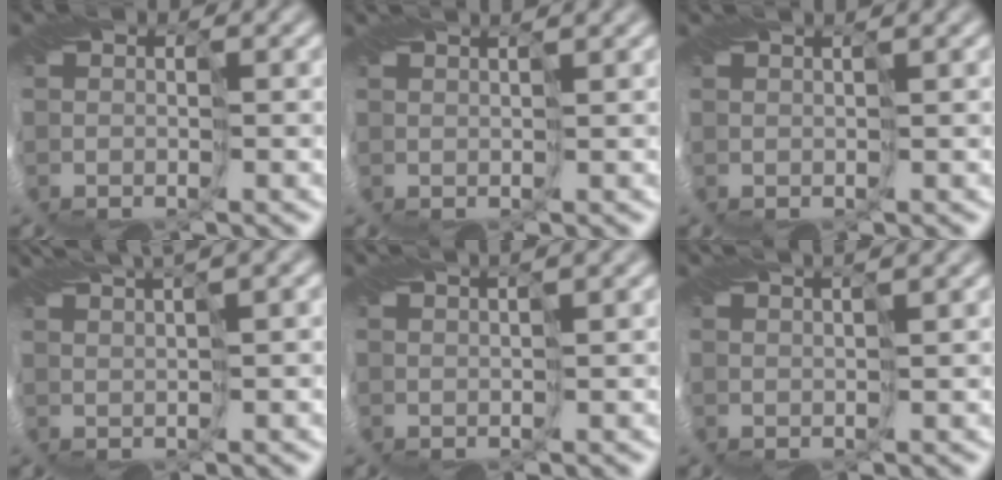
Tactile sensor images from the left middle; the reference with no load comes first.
{"total": 2.0, "force": [1.7, 0.1, 1.1], "torque": [-0.024, 0.009, 0.017]}
{"total": 1.4, "force": [1.1, -0.1, 0.8], "torque": [-0.019, 0.000, 0.018]}
{"total": 4.6, "force": [3.1, 0.5, 3.4], "torque": [-0.060, 0.016, 0.054]}
{"total": 2.8, "force": [2.0, 0.2, 1.9], "torque": [-0.035, 0.009, 0.027]}
{"total": 3.3, "force": [2.5, 0.4, 2.1], "torque": [-0.033, 0.015, 0.024]}